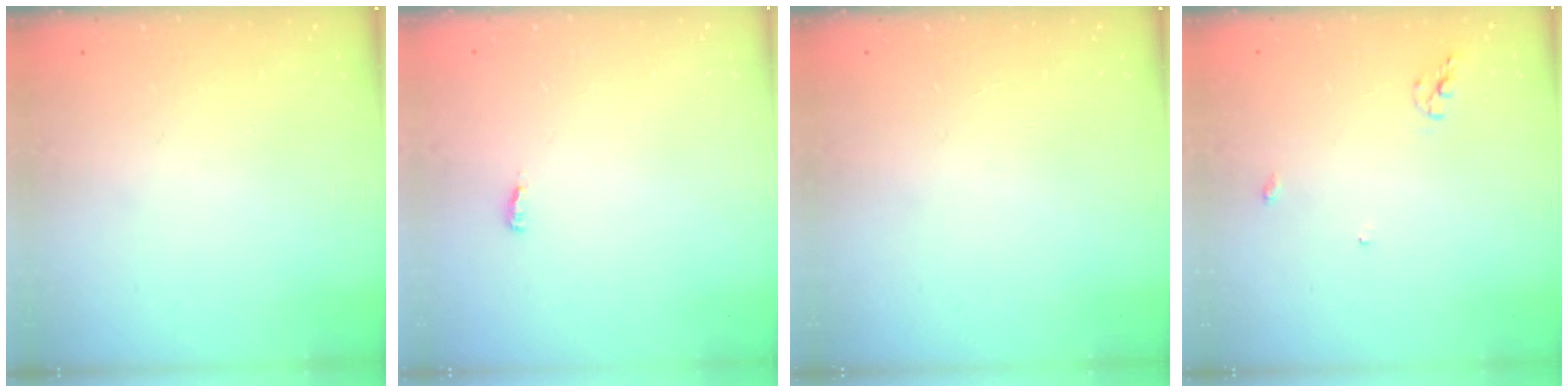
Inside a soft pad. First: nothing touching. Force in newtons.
{"total": 2.6, "press": 2.4, "slide": 1.0}
{"total": 0.0}
{"total": 5.4, "press": 5.4, "slide": 0.0}